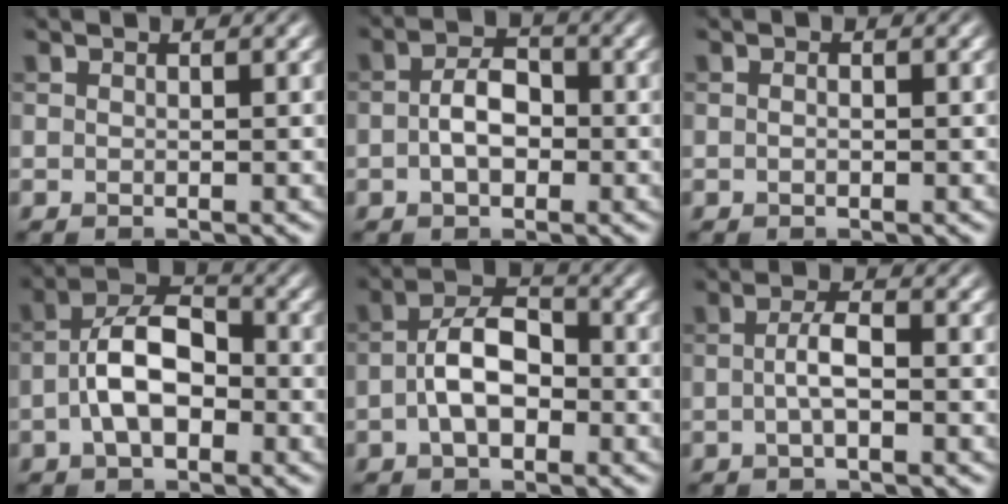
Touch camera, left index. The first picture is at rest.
{"total": 3.5, "force": [-0.6, 2.1, 2.7], "torque": [-0.051, 0.004, -0.015]}
{"total": 0.6, "force": [-0.1, 0.3, 0.5], "torque": [-0.011, -0.001, -0.002]}
{"total": 5.9, "force": [-1.7, 3.0, 4.8], "torque": [-0.083, 0.017, -0.037]}
{"total": 4.9, "force": [-1.3, 2.6, 4.0], "torque": [-0.071, 0.011, -0.030]}
{"total": 2.4, "force": [-0.4, 0.7, 2.3], "torque": [-0.046, 0.003, -0.011]}